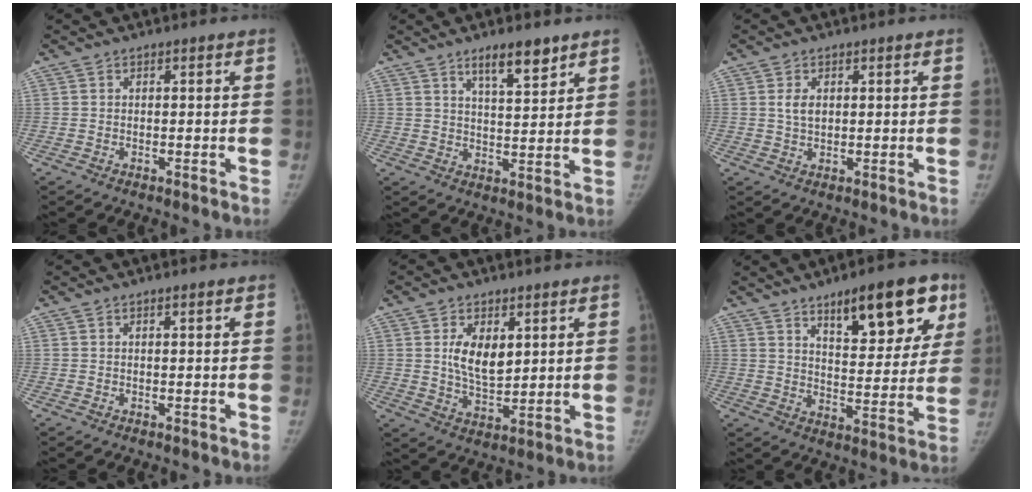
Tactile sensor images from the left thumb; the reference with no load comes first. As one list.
[{"total": 7.7, "force": [5.3, 2.1, 5.1], "torque": [-0.068, -0.036, 0.089]}, {"total": 3.1, "force": [0.9, 2.0, 2.1], "torque": [-0.030, -0.005, 0.020]}, {"total": 0.9, "force": [0.5, 0.2, 0.7], "torque": [-0.011, 0.001, 0.008]}, {"total": 8.3, "force": [2.7, 4.8, 6.3], "torque": [-0.085, -0.023, 0.057]}, {"total": 17.7, "force": [9.9, 6.8, 13.0], "torque": [-0.130, -0.040, 0.146]}]